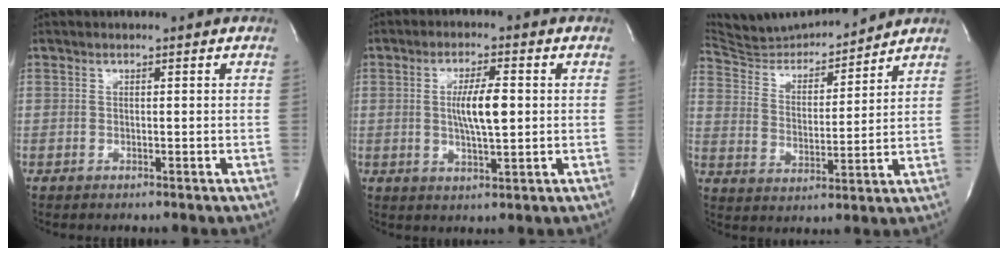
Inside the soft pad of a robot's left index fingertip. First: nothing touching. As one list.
[{"total": 6.5, "force": [0.4, 1.1, 6.4], "torque": [-0.116, 0.000, 0.006]}, {"total": 13.9, "force": [13.6, 1.7, 2.5], "torque": [-0.047, 0.003, 0.235]}]